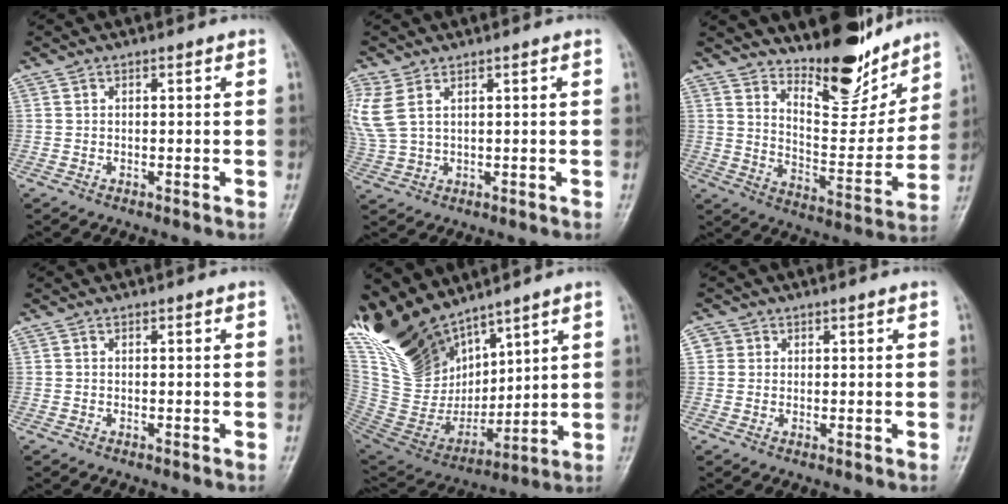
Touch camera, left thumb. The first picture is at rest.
{"total": 6.4, "force": [2.7, 3.2, 4.8], "torque": [-0.132, 0.004, 0.065]}
{"total": 16.1, "force": [13.3, 5.4, 7.4], "torque": [-0.064, -0.105, 0.217]}
{"total": 0.0}
{"total": 22.8, "force": [17.0, 10.1, 11.4], "torque": [-0.198, -0.066, 0.345]}
{"total": 2.1, "force": [0.6, 2.0, 0.4], "torque": [0.010, 0.000, 0.006]}